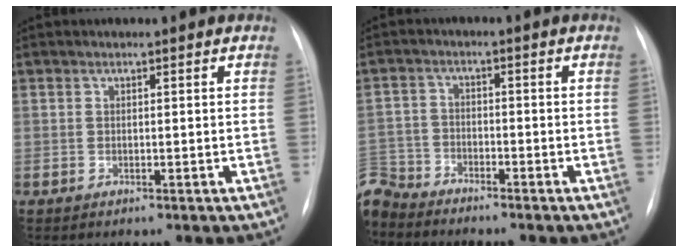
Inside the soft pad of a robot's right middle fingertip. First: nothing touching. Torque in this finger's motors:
{"motor_torque": [0.55, -0.81, 0.28, 0.01]}